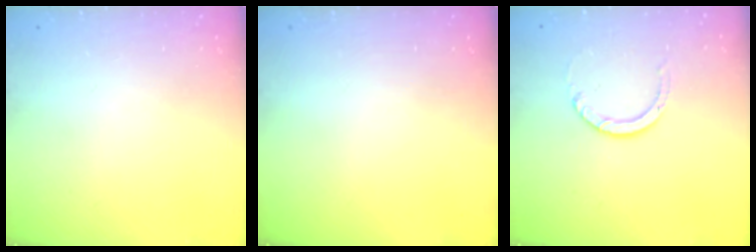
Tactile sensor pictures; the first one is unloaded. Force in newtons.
{"total": 0.0}
{"total": 4.0, "press": 4.0, "slide": 0.2}